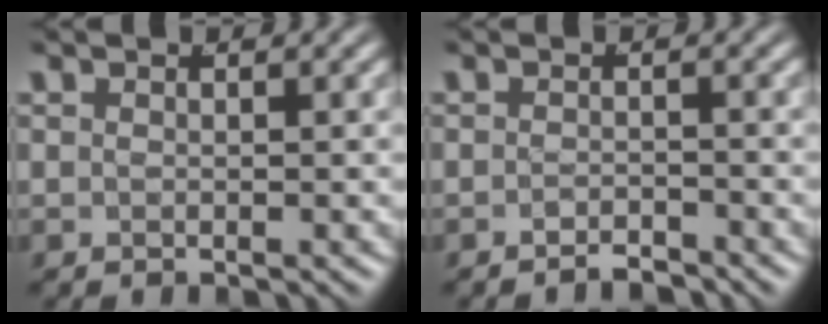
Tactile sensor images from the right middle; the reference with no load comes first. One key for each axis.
{"total": 2.0, "fx": -2.0, "fy": -0.1, "fz": 0.2, "tx": -0.001, "ty": -0.005, "tz": -0.034}